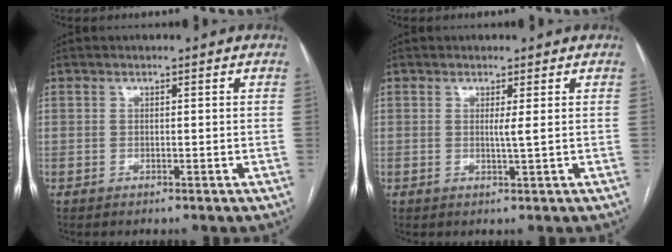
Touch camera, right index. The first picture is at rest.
{"total": 1.3, "force": [0.3, -0.4, 1.2], "torque": [-0.026, -0.005, 0.006]}